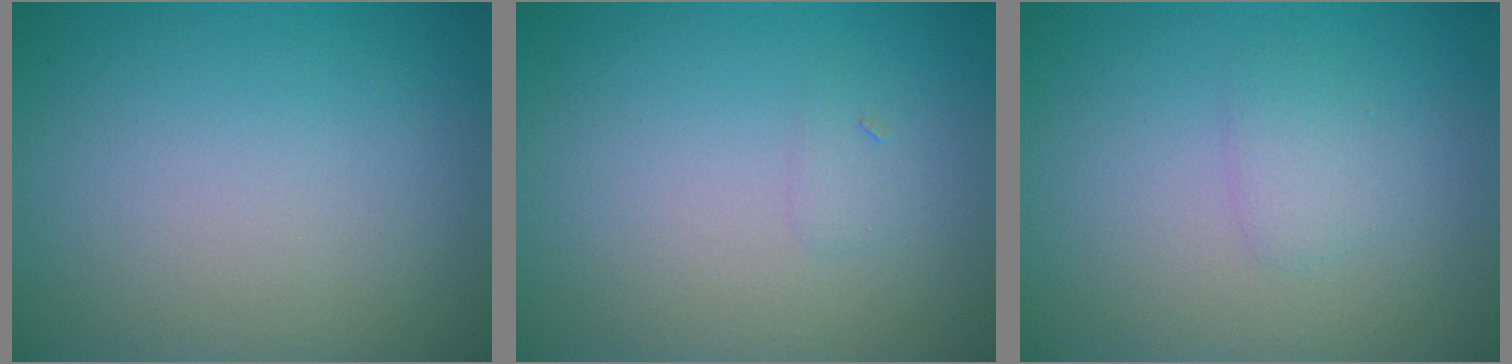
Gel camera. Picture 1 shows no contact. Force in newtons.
{"total": 0.7, "press": 0.7, "slide": 0.0}
{"total": 1.3, "press": 1.3, "slide": 0.0}